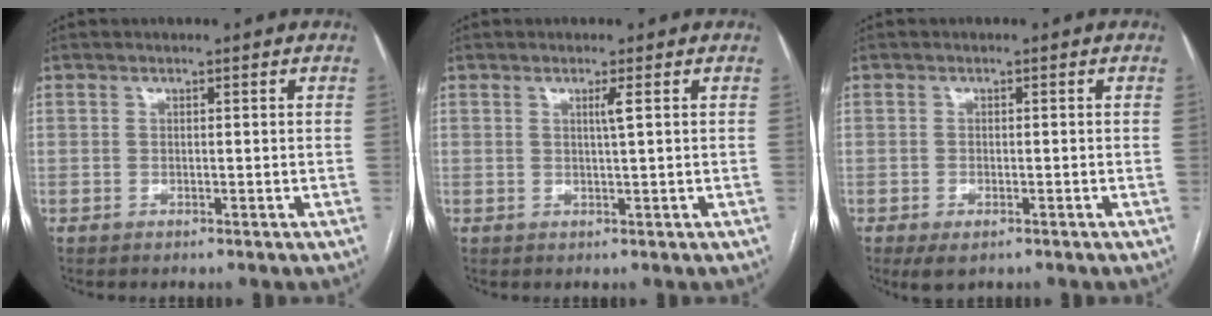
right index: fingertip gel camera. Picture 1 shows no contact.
{"total": 1.4, "force": [0.5, -0.4, 1.3], "torque": [-0.026, -0.003, 0.010]}
{"total": 2.7, "force": [-1.5, 1.2, 1.8], "torque": [-0.028, -0.003, -0.017]}